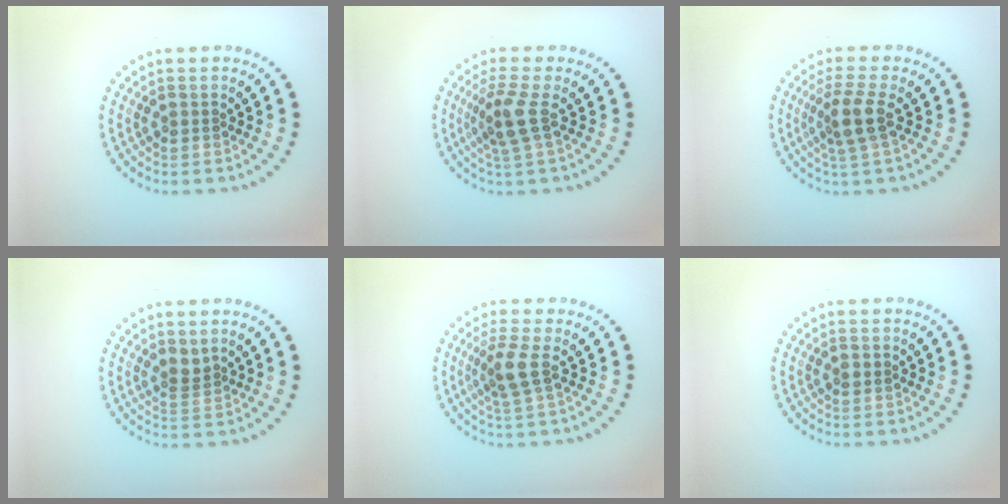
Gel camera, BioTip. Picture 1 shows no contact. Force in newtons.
{"total": 2.7, "press": 2.0, "slide": 1.8}
{"total": 2.9, "press": 2.3, "slide": 1.7}
{"total": 1.1, "press": 0.7, "slide": 0.9}
{"total": 2.4, "press": 1.8, "slide": 1.6}
{"total": 0.7, "press": 0.7, "slide": 0.0}